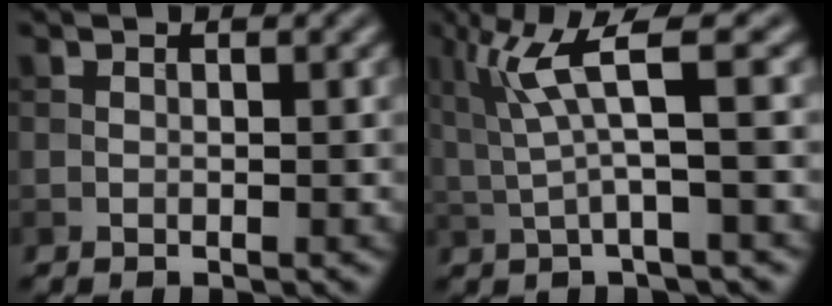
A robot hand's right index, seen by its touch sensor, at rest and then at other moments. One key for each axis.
{"total": 5.3, "fx": 1.4, "fy": 0.6, "fz": 5.0, "tx": -0.107, "ty": 0.006, "tz": 0.029}